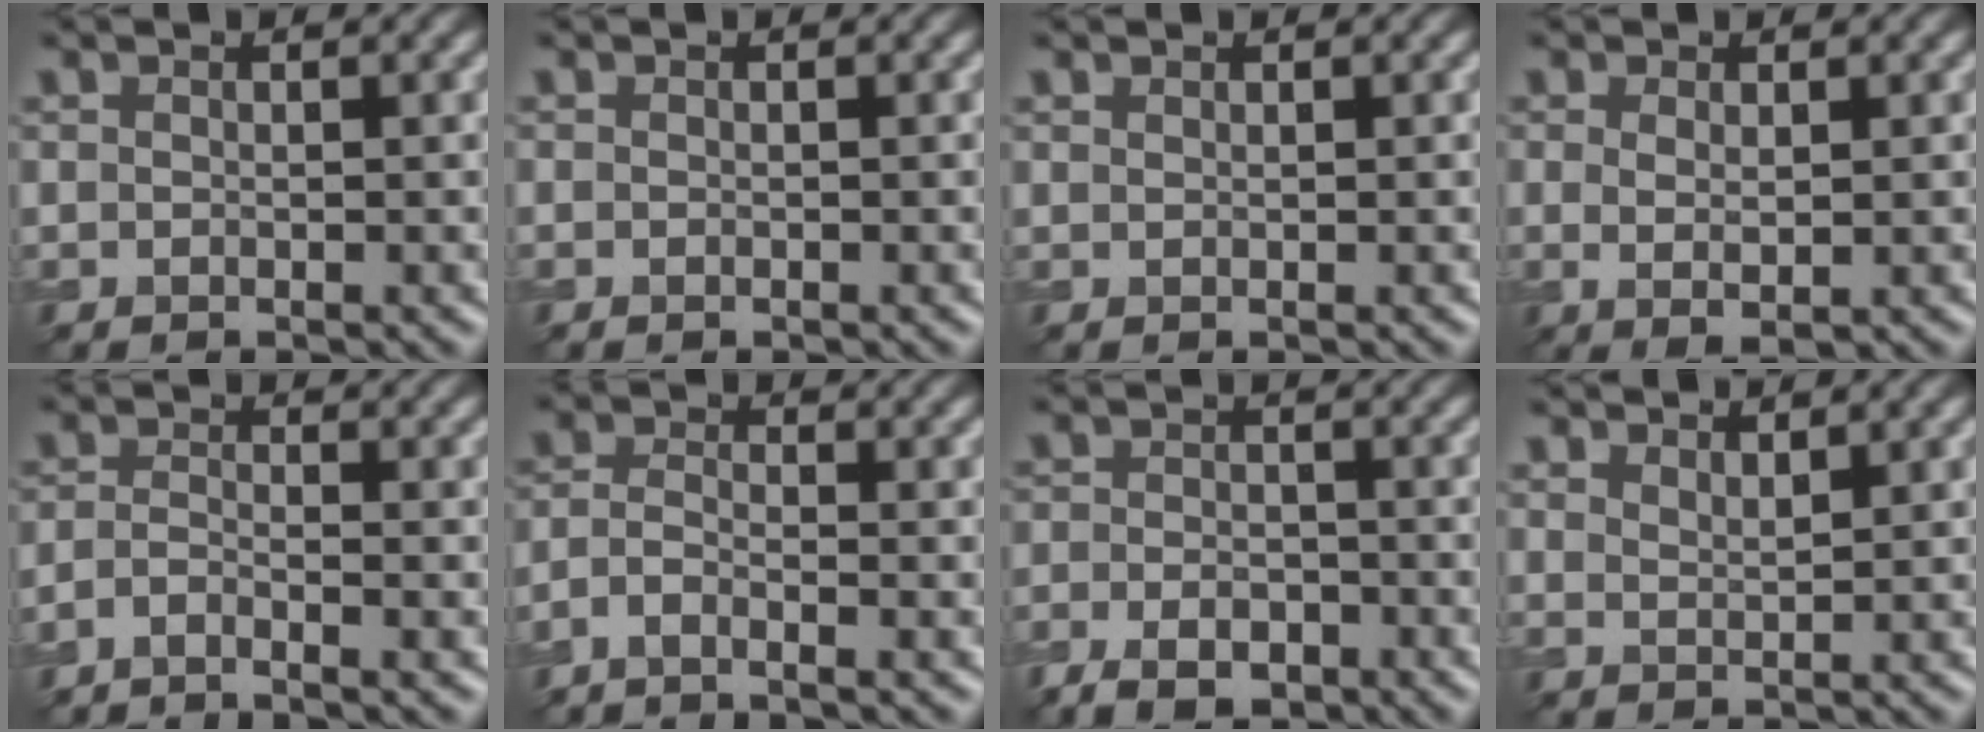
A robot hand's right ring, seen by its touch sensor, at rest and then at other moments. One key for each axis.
{"total": 0.0}
{"total": 0.0}
{"total": 1.6, "fx": 0.2, "fy": 0.4, "fz": 1.6, "tx": -0.030, "ty": -0.005, "tz": 0.006}
{"total": 1.7, "fx": -1.2, "fy": 0.3, "fz": 1.1, "tx": -0.025, "ty": -0.005, "tz": -0.031}
{"total": 2.2, "fx": -1.5, "fy": 0.6, "fz": 1.5, "tx": -0.034, "ty": -0.001, "tz": -0.038}
{"total": 4.0, "fx": -2.5, "fy": 2.1, "fz": 2.3, "tx": -0.036, "ty": -0.003, "tz": -0.048}
{"total": 1.8, "fx": 1.7, "fy": 0.3, "fz": 0.6, "tx": -0.010, "ty": 0.001, "tz": 0.030}